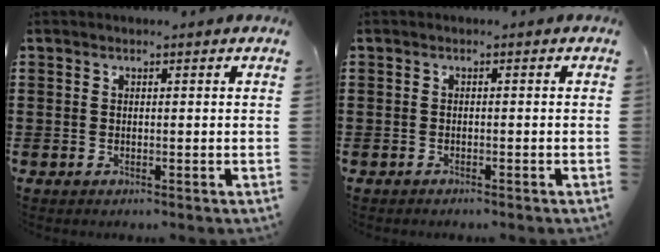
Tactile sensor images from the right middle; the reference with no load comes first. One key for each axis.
{"total": 0.8, "fx": -0.7, "fy": 0.2, "fz": 0.0, "tx": -0.001, "ty": 0.002, "tz": -0.017}